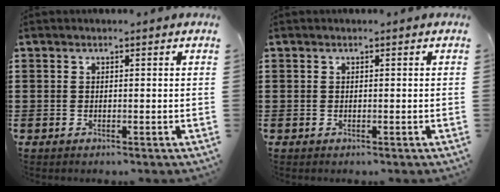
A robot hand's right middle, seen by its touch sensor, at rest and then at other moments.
{"total": 0.0}